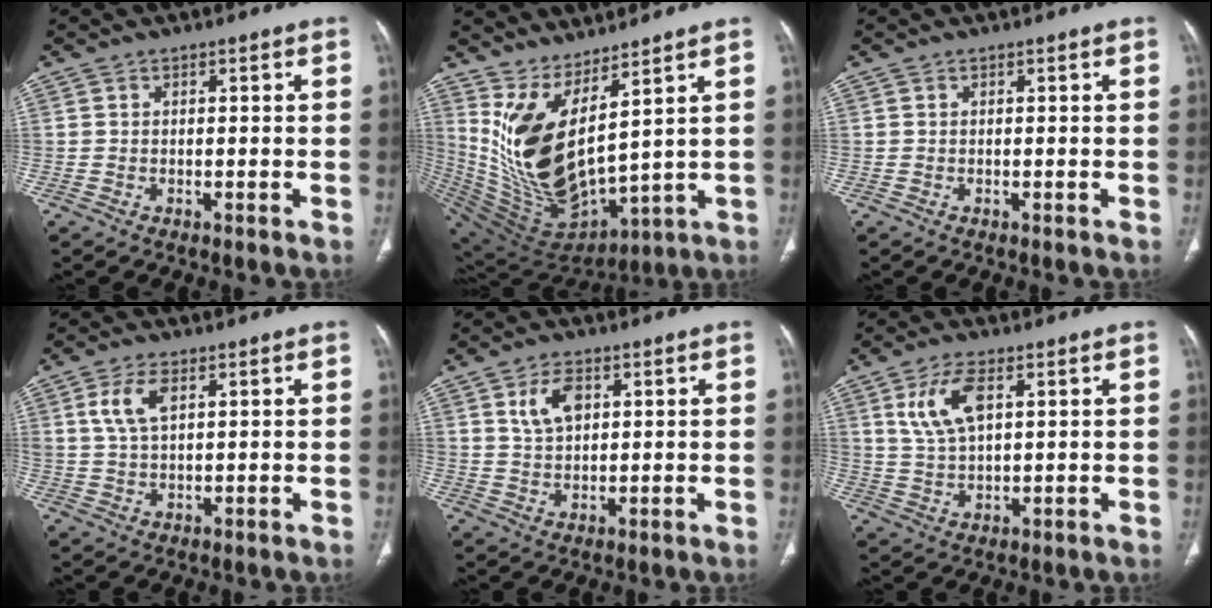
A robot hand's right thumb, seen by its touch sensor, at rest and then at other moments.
{"total": 15.2, "force": [7.6, 4.7, 12.2], "torque": [-0.221, -0.080, 0.180]}
{"total": 0.0}
{"total": 5.8, "force": [2.2, 2.8, 4.6], "torque": [-0.097, -0.002, 0.048]}
{"total": 5.9, "force": [2.3, 3.5, 4.2], "torque": [-0.068, -0.006, 0.048]}
{"total": 8.2, "force": [3.1, 3.8, 6.5], "torque": [-0.131, -0.006, 0.068]}